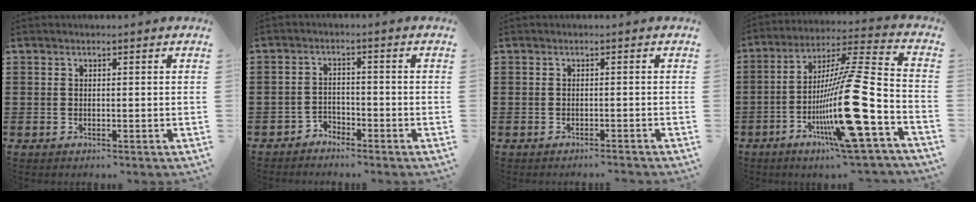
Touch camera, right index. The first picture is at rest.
{"total": 2.4, "force": [-2.2, 0.9, -0.1], "torque": [-0.007, 0.004, -0.047]}
{"total": 0.8, "force": [-0.7, -0.2, 0.2], "torque": [-0.007, -0.002, -0.015]}
{"total": 18.5, "force": [-7.5, 1.6, 16.9], "torque": [-0.302, -0.014, -0.134]}